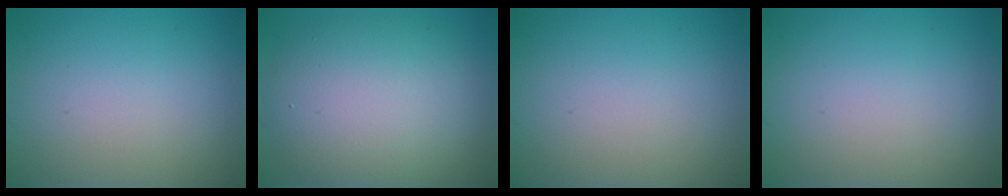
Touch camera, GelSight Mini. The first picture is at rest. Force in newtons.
{"total": 8.9, "press": 8.9, "slide": 0.3}
{"total": 0.0}
{"total": 0.0}